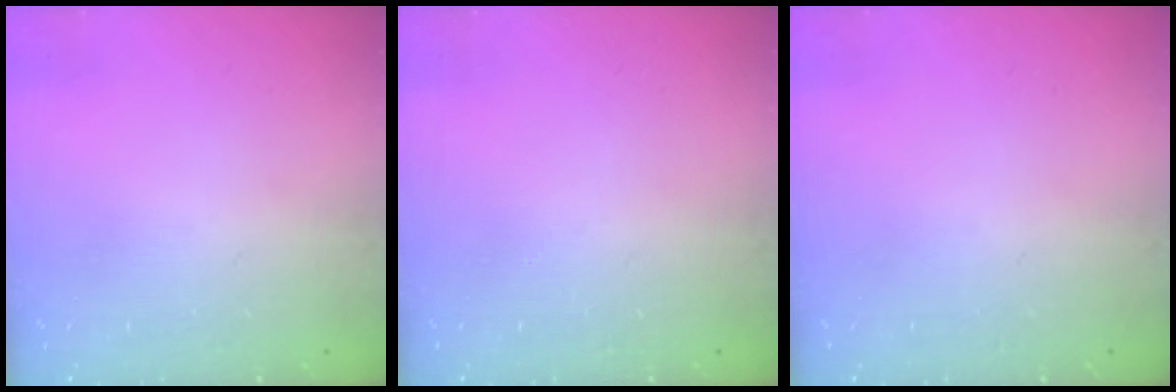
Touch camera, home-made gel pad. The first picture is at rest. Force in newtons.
{"total": 0.0}
{"total": 0.0}